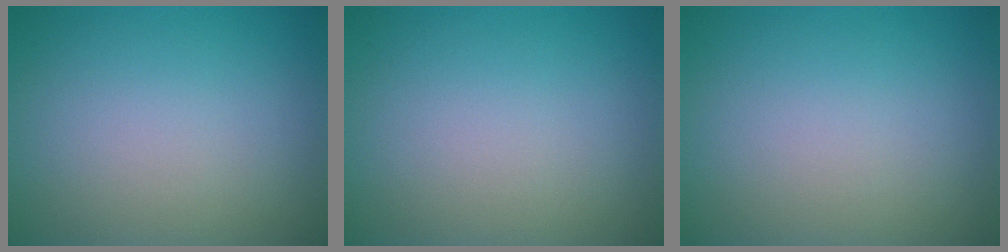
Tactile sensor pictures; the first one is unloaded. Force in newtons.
{"total": 0.0}
{"total": 0.0}